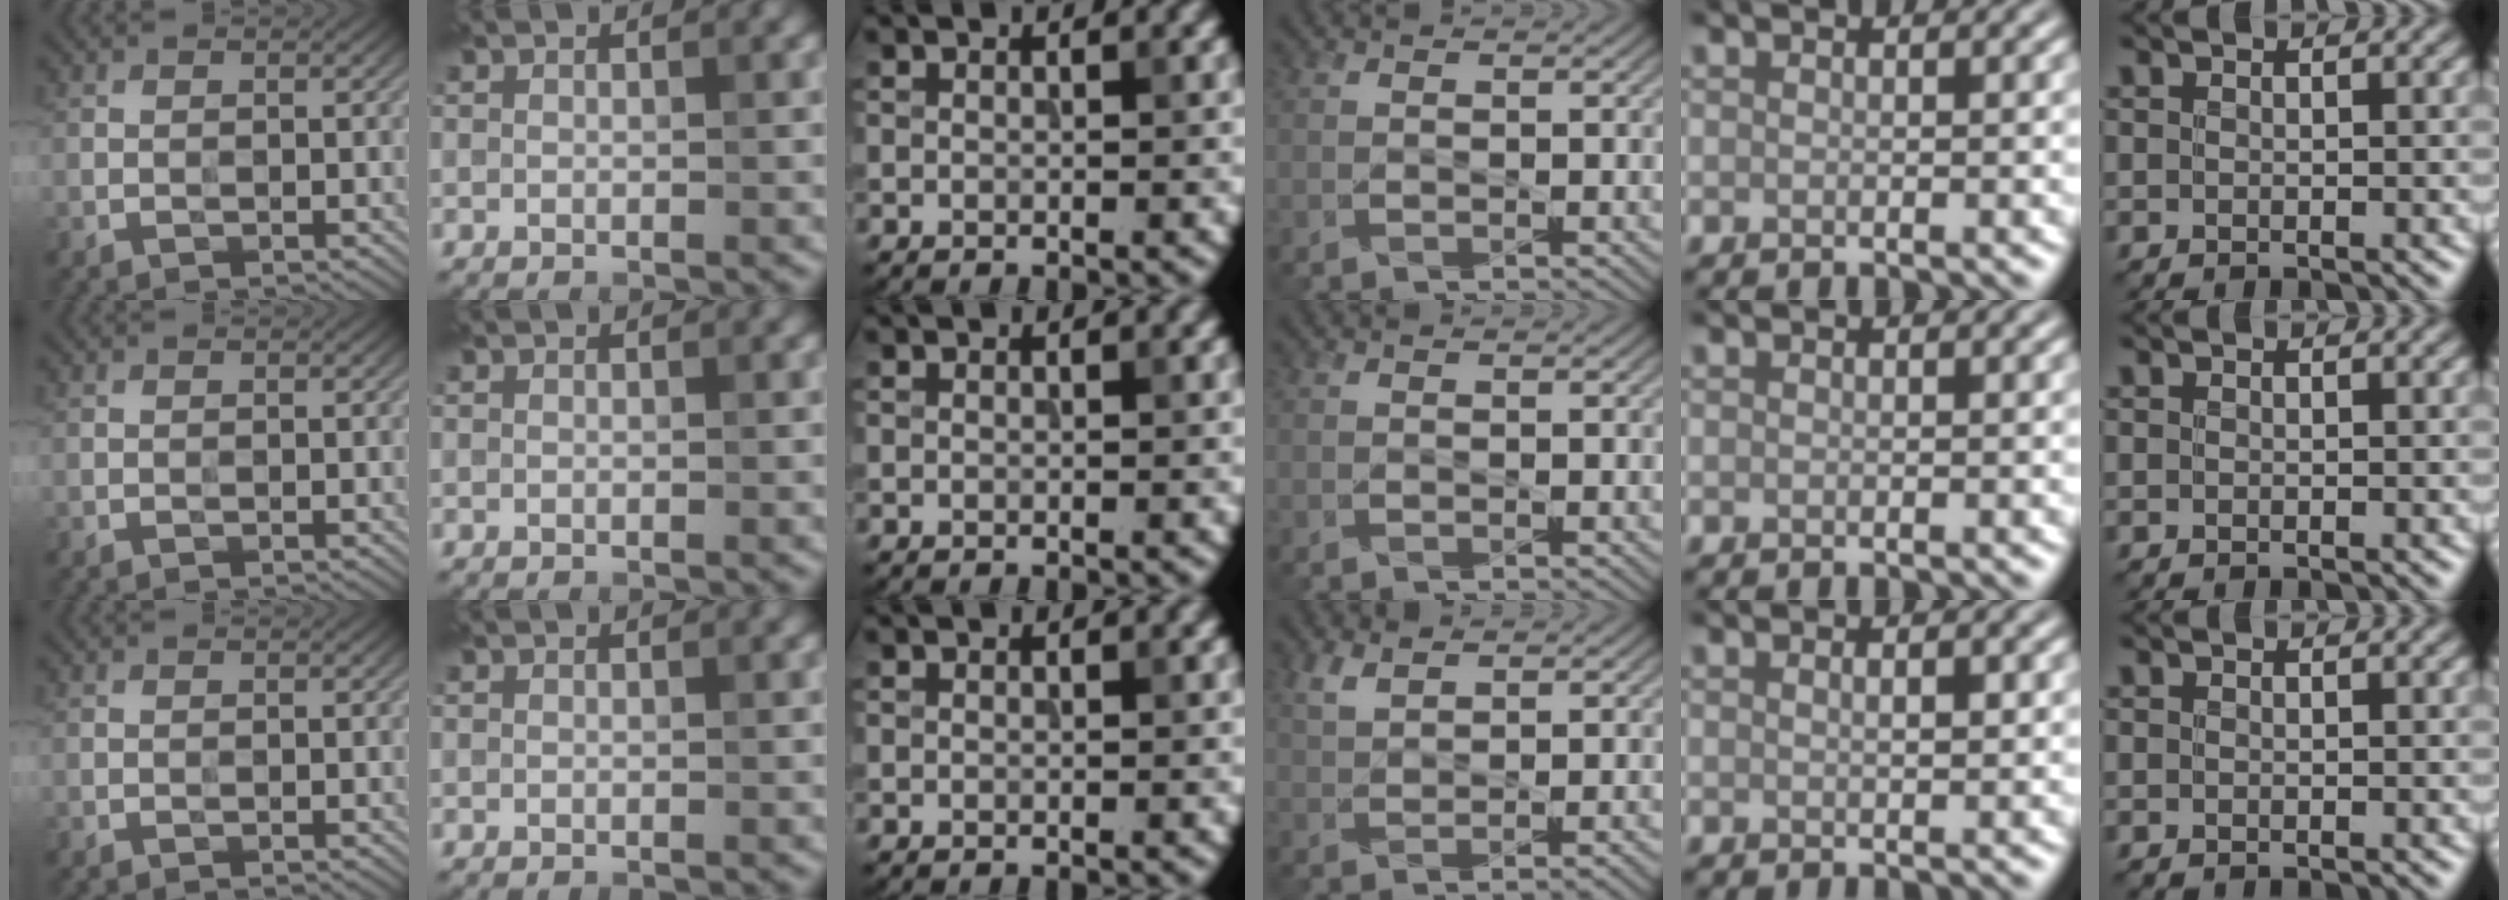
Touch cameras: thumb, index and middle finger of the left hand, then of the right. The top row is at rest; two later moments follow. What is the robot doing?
{"motion": "wipe", "object": "measuring cup"}